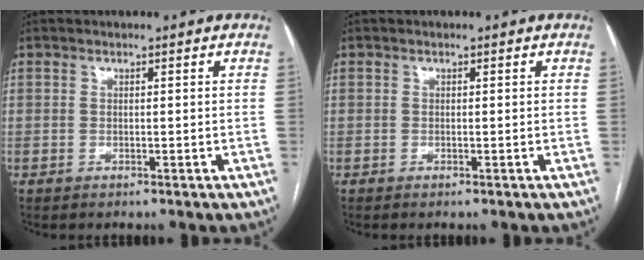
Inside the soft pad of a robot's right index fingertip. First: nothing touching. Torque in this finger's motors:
{"motor_torque": [0.03, -0.08, 0.05, 0.01]}